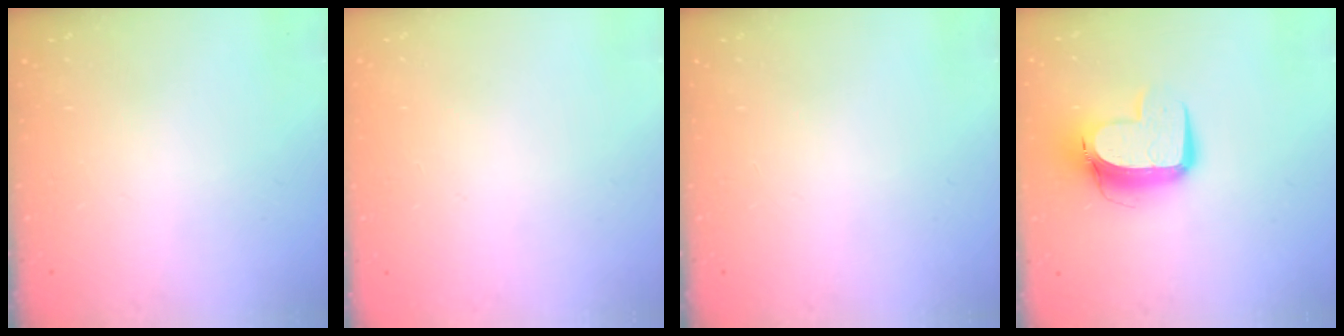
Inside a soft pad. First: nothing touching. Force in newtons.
{"total": 0.0}
{"total": 0.0}
{"total": 12.3, "press": 12.3, "slide": 1.3}